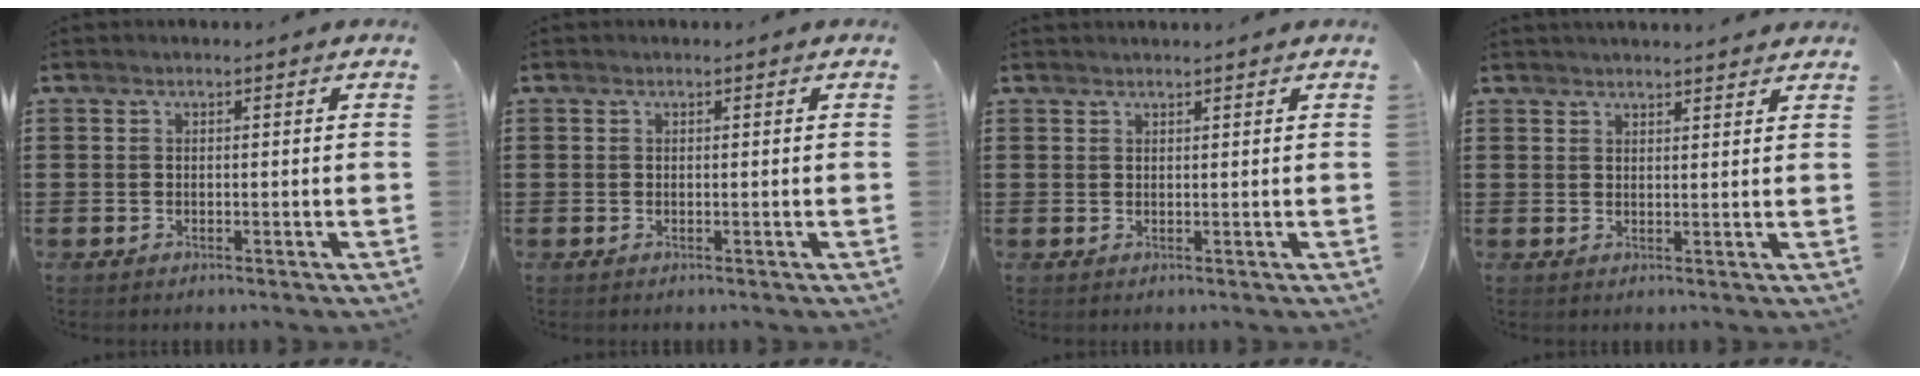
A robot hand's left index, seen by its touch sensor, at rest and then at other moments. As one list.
[{"total": 0.0}, {"total": 0.8, "force": [0.8, -0.1, 0.2], "torque": [-0.004, -0.002, 0.017]}, {"total": 1.9, "force": [1.9, -0.1, 0.1], "torque": [-0.006, -0.001, 0.038]}]